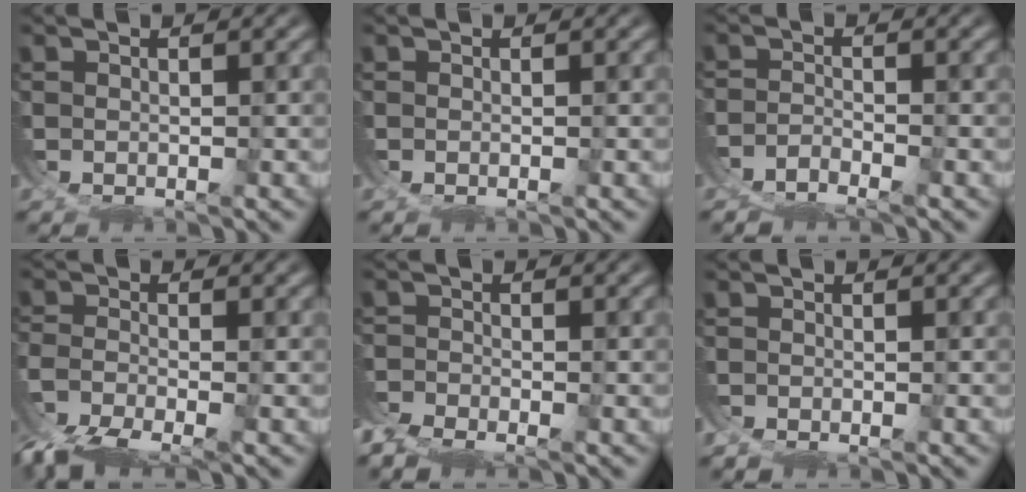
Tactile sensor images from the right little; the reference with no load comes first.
{"total": 0.0}
{"total": 4.6, "force": [-3.8, 2.4, 1.2], "torque": [-0.027, -0.019, -0.061]}
{"total": 6.5, "force": [-4.2, 3.5, 3.6], "torque": [-0.100, -0.044, -0.052]}
{"total": 5.1, "force": [-3.8, 3.0, 1.6], "torque": [-0.047, -0.030, -0.057]}
{"total": 1.3, "force": [-0.6, 1.1, 0.2], "torque": [-0.008, 0.001, -0.015]}